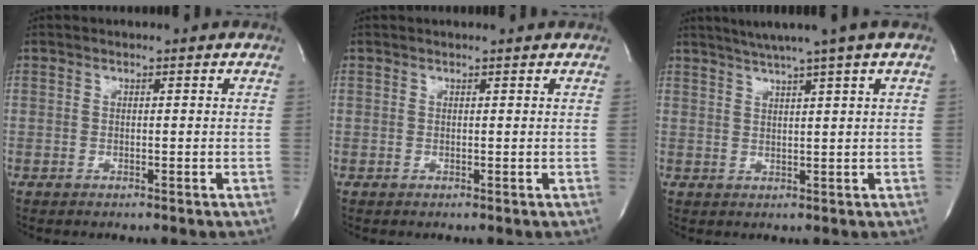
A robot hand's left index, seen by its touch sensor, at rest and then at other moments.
{"total": 1.6, "force": [1.5, 0.0, 0.3], "torque": [-0.010, 0.008, 0.018]}
{"total": 7.4, "force": [5.4, -1.7, 4.7], "torque": [-0.071, 0.014, 0.077]}